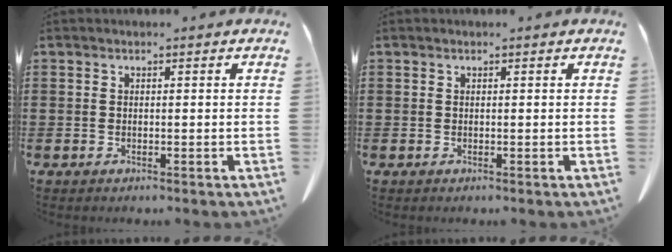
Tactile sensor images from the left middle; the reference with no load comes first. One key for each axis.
{"total": 0.0}